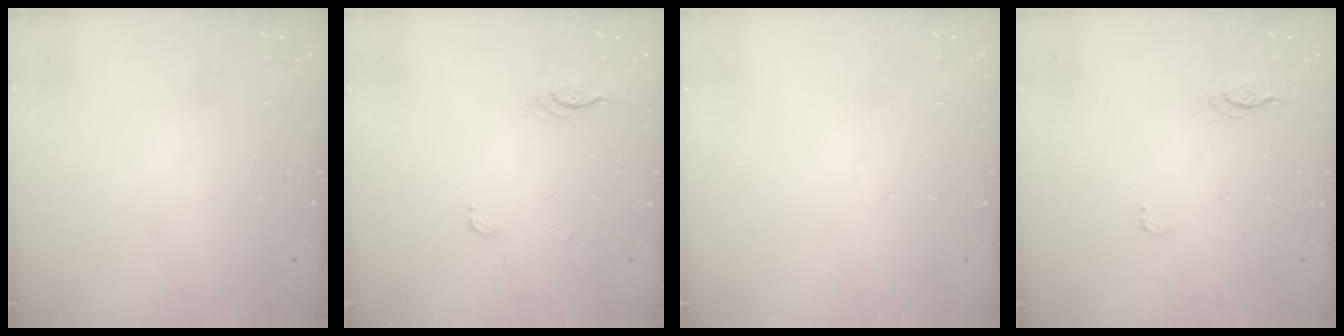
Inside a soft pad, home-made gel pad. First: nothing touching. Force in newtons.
{"total": 14.3, "press": 5.9, "slide": 13.1}
{"total": 0.0}
{"total": 3.8, "press": 3.4, "slide": 1.6}